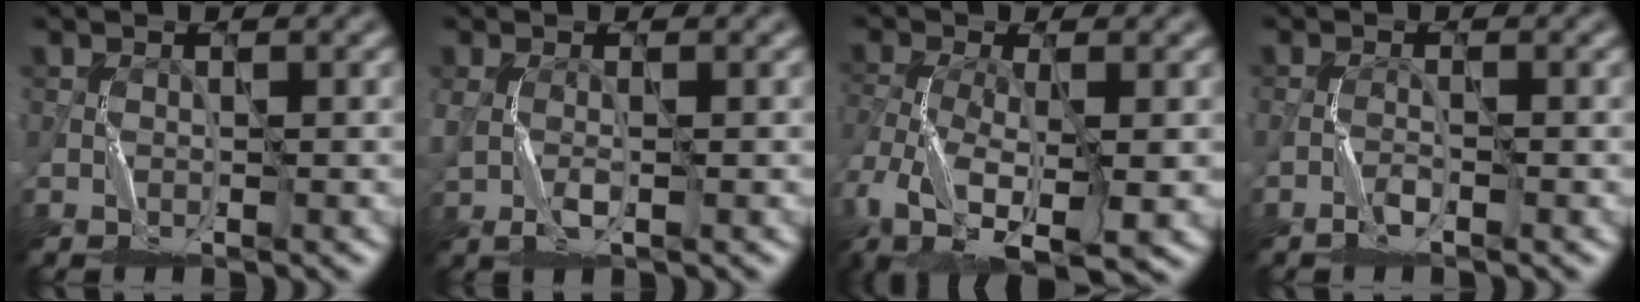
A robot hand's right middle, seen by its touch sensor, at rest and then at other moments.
{"total": 2.1, "force": [0.1, 0.9, 1.9], "torque": [-0.047, 0.000, 0.001]}
{"total": 10.6, "force": [-5.3, 4.5, 8.0], "torque": [-0.163, -0.020, -0.098]}
{"total": 1.2, "force": [-0.8, 0.2, 0.8], "torque": [-0.017, 0.006, -0.020]}